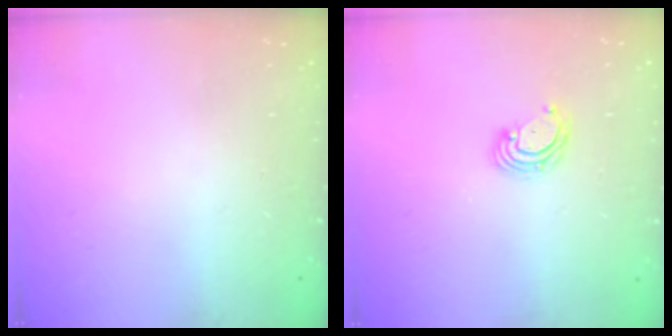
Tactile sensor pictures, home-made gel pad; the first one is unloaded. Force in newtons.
{"total": 4.2, "press": 4.2, "slide": 0.3}